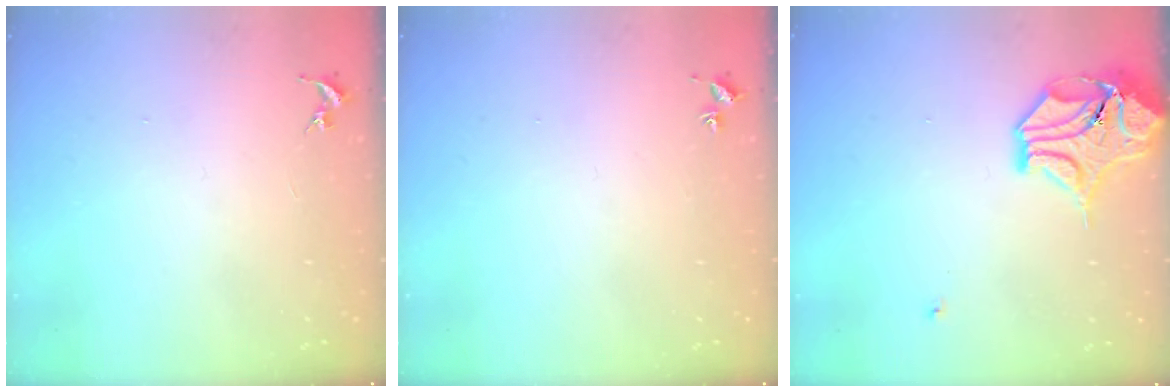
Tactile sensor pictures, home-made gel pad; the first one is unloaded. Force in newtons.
{"total": 1.7, "press": 1.7, "slide": 0.2}
{"total": 13.4, "press": 13.3, "slide": 1.9}